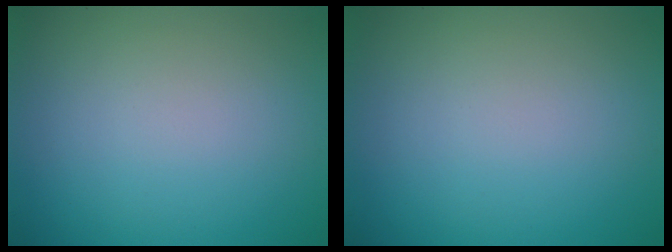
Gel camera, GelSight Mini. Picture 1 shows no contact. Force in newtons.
{"total": 0.0}